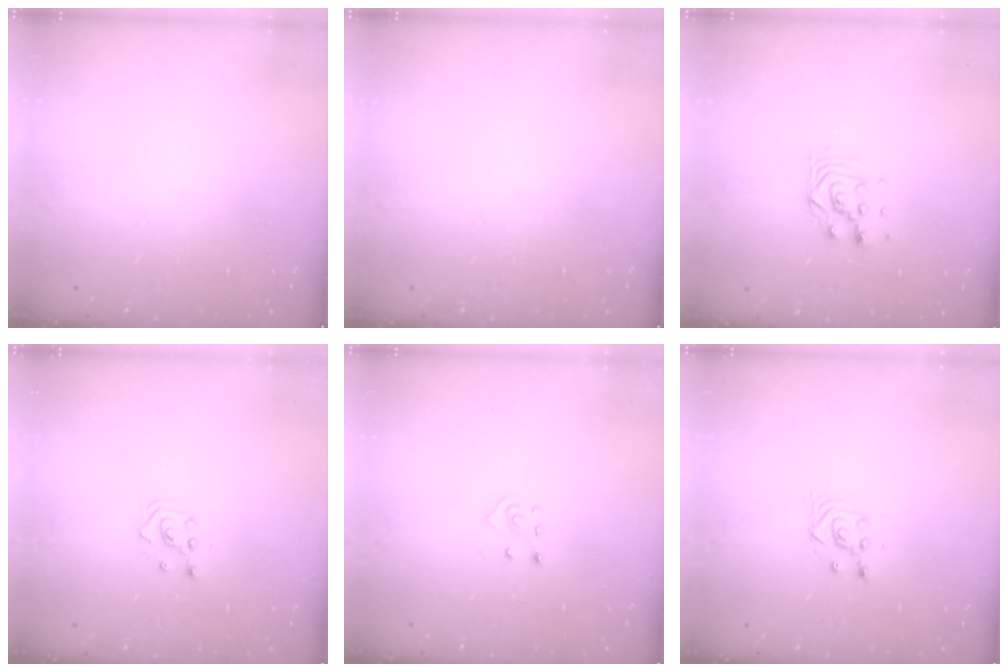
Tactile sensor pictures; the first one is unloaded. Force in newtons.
{"total": 0.0}
{"total": 7.4, "press": 7.3, "slide": 0.6}
{"total": 2.3, "press": 2.3, "slide": 0.3}
{"total": 3.4, "press": 3.4, "slide": 0.3}
{"total": 3.3, "press": 3.2, "slide": 0.4}